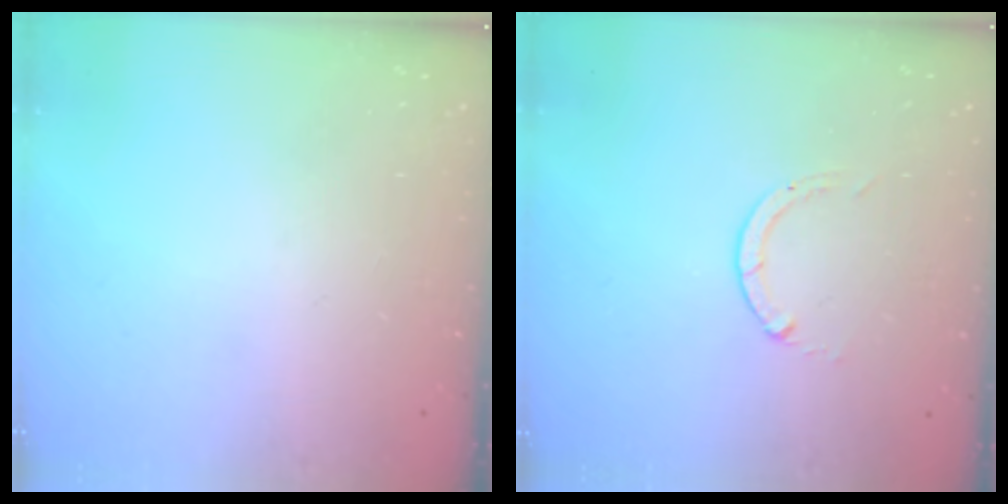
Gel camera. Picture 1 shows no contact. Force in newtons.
{"total": 0.0}